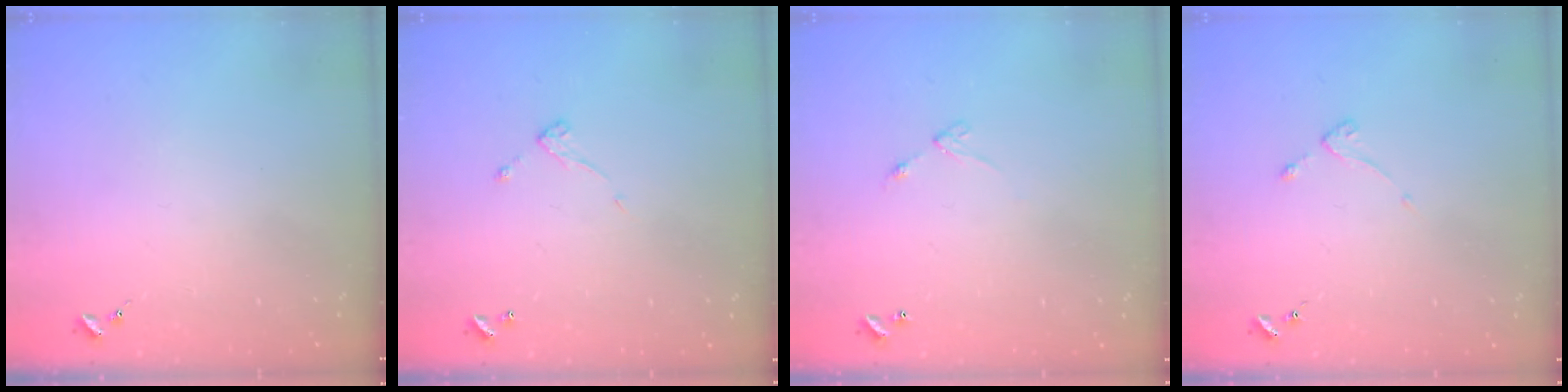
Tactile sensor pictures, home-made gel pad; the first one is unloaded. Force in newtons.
{"total": 4.5, "press": 4.5, "slide": 0.5}
{"total": 4.6, "press": 4.6, "slide": 0.5}
{"total": 2.7, "press": 2.6, "slide": 0.5}